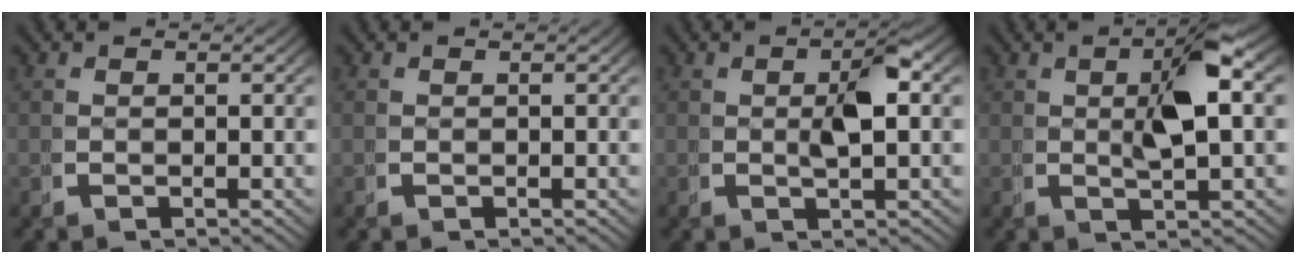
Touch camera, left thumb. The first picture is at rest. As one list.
[{"total": 0.0}, {"total": 3.5, "force": [0.6, 1.1, 3.3], "torque": [-0.057, 0.006, 0.009]}, {"total": 5.3, "force": [1.2, 1.3, 5.0], "torque": [-0.081, 0.012, 0.019]}]